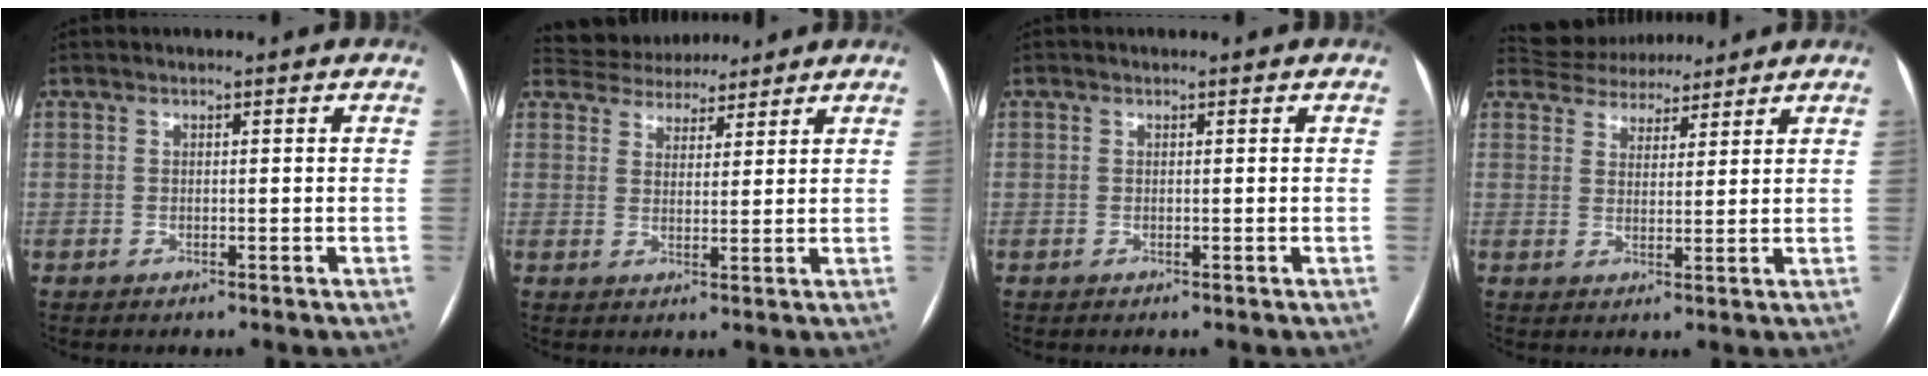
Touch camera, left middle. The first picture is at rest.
{"total": 7.8, "force": [7.3, 2.8, 1.0], "torque": [-0.014, 0.022, 0.110]}
{"total": 0.0}
{"total": 9.0, "force": [8.3, 3.2, 1.4], "torque": [-0.020, 0.023, 0.127]}